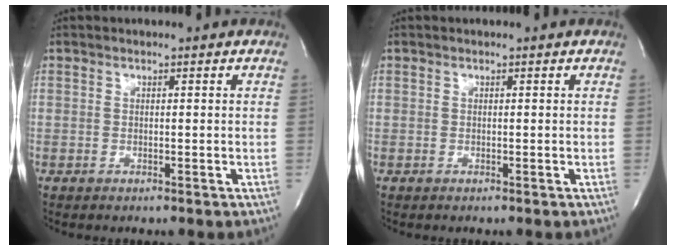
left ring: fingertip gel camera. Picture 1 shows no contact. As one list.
[{"total": 0.0}]